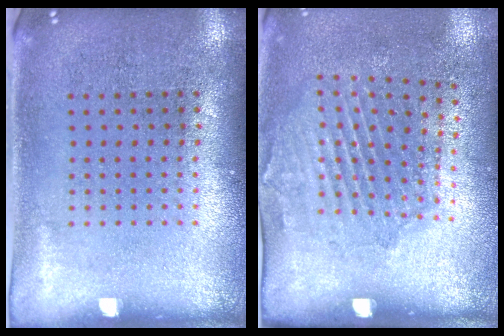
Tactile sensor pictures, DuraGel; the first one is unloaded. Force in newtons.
{"total": 1.9, "press": 1.3, "slide": 1.4}